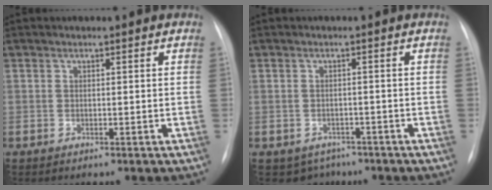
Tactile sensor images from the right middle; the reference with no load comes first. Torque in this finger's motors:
{"motor_torque": [-0.07, -0.01, -0.02, -0.01]}